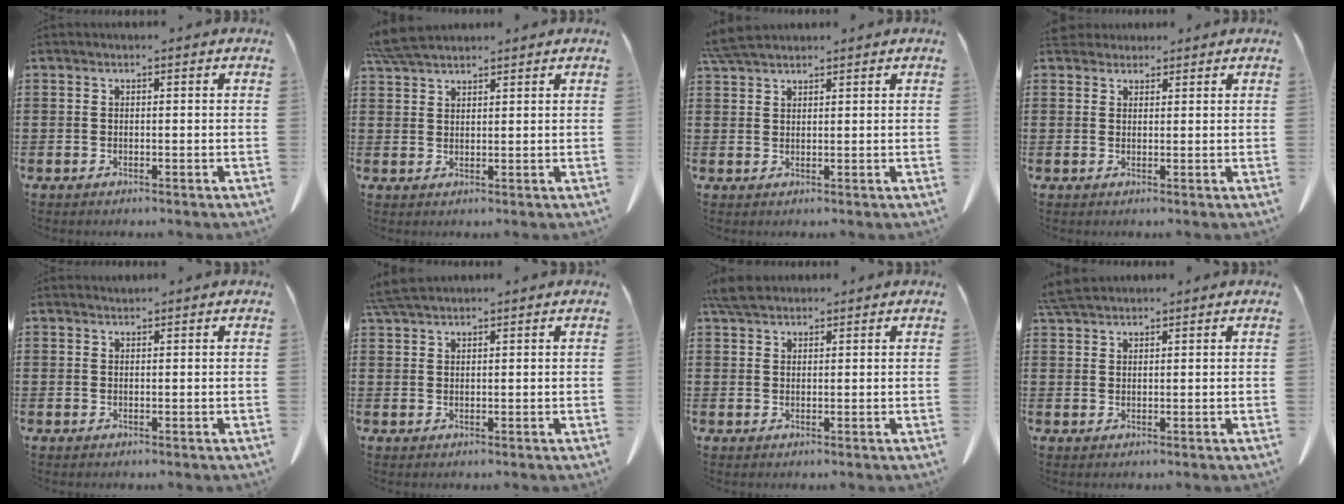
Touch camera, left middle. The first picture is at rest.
{"total": 4.7, "force": [4.2, 0.8, 2.0], "torque": [-0.051, -0.006, 0.081]}
{"total": 4.1, "force": [3.6, 0.7, 1.8], "torque": [-0.046, -0.003, 0.070]}
{"total": 2.6, "force": [2.4, 1.0, 0.5], "torque": [-0.009, -0.002, 0.046]}
{"total": 0.7, "force": [0.7, 0.1, 0.0], "torque": [-0.003, -0.003, 0.016]}
{"total": 3.3, "force": [2.9, 0.4, 1.5], "torque": [-0.038, -0.003, 0.058]}
{"total": 3.7, "force": [3.1, 1.2, 1.6], "torque": [-0.039, 0.003, 0.061]}
{"total": 3.6, "force": [3.2, 0.6, 1.4], "torque": [-0.038, -0.004, 0.064]}